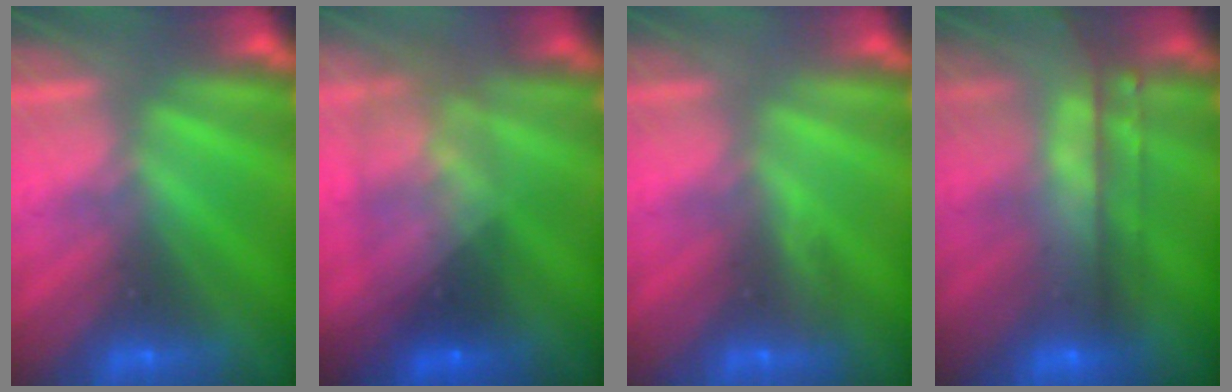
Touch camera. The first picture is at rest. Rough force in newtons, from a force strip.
{"total": 7.4}
{"total": 3.0}
{"total": 7.6}